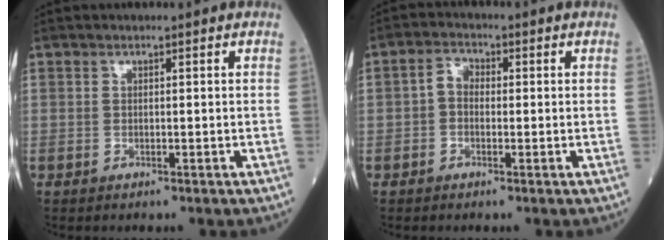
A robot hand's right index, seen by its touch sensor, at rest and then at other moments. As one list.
[{"total": 2.6, "force": [-0.2, 1.8, 1.9], "torque": [-0.031, 0.012, -0.009]}]